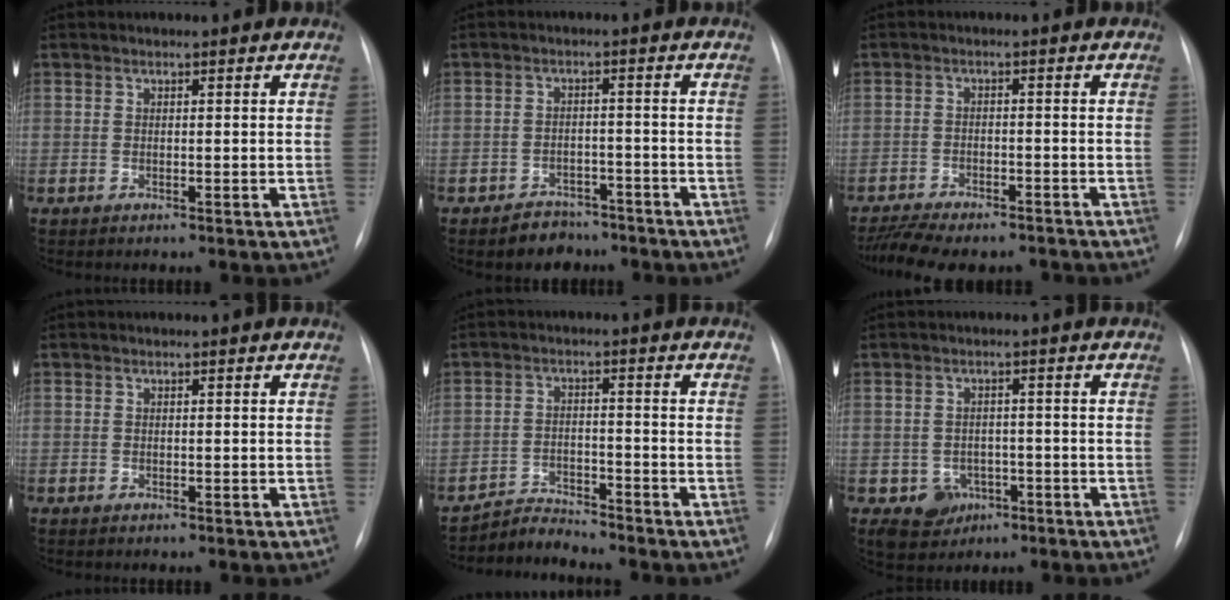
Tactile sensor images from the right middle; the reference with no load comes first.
{"total": 4.6, "force": [-3.5, 2.9, 0.7], "torque": [-0.012, 0.012, -0.048]}
{"total": 12.3, "force": [-10.6, 3.7, 4.9], "torque": [-0.093, 0.006, -0.150]}
{"total": 0.0}
{"total": 4.3, "force": [-4.1, -0.2, -0.9], "torque": [0.017, -0.009, -0.072]}
{"total": 5.0, "force": [-2.2, 4.4, 1.2], "torque": [-0.016, 0.009, -0.022]}